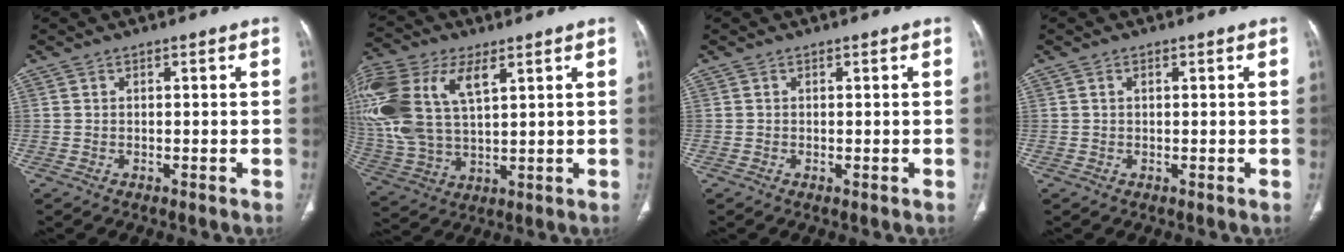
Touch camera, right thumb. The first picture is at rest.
{"total": 23.2, "force": [8.5, 12.8, 17.4], "torque": [-0.425, 0.009, 0.164]}
{"total": 0.0}
{"total": 0.7, "force": [0.2, 0.4, 0.5], "torque": [-0.011, 0.003, 0.004]}